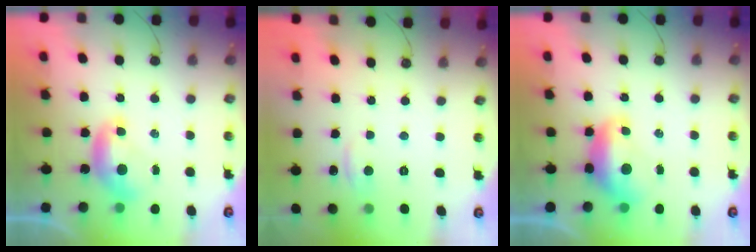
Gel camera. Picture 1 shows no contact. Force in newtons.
{"total": 1.7, "press": 1.6, "slide": 0.6}
{"total": 1.6, "press": 1.4, "slide": 0.6}